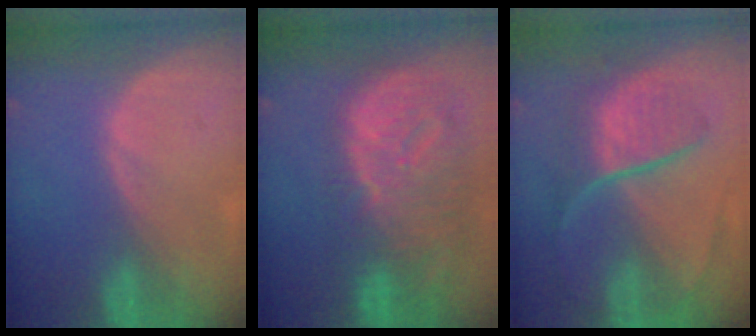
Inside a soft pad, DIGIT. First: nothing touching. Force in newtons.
{"total": 12.5, "press": 10.8, "slide": 6.4}
{"total": 8.9, "press": 7.5, "slide": 4.9}